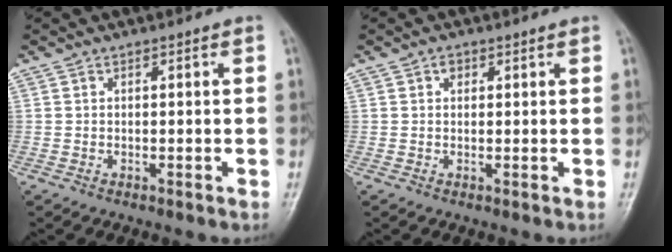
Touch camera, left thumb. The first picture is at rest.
{"total": 1.4, "force": [0.7, 0.9, 0.7], "torque": [-0.001, -0.001, 0.008]}